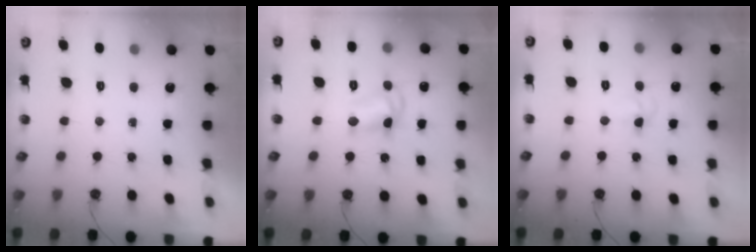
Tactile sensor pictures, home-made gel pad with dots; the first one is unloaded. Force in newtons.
{"total": 9.7, "press": 9.7, "slide": 0.7}
{"total": 4.0, "press": 3.1, "slide": 2.4}